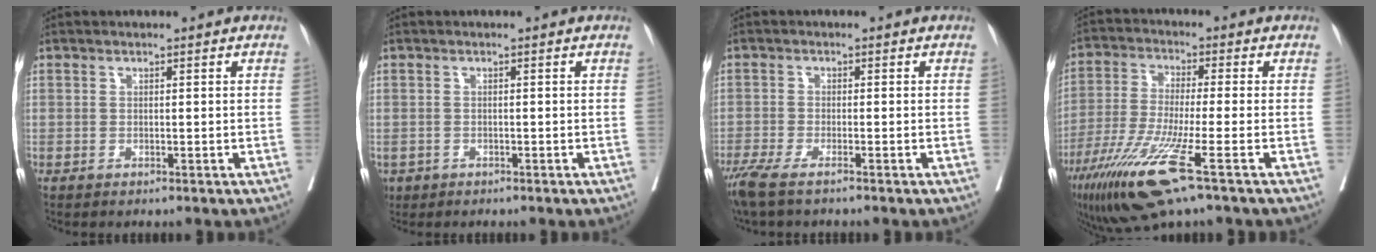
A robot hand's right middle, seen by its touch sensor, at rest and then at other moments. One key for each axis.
{"total": 1.9, "fx": -1.1, "fy": 1.5, "fz": 0.5, "tx": -0.013, "ty": 0.000, "tz": -0.013}
{"total": 5.1, "fx": -4.0, "fy": 0.3, "fz": 3.2, "tx": -0.053, "ty": -0.011, "tz": -0.070}
{"total": 12.9, "fx": -6.6, "fy": 0.4, "fz": 11.1, "tx": -0.226, "ty": -0.035, "tz": -0.121}